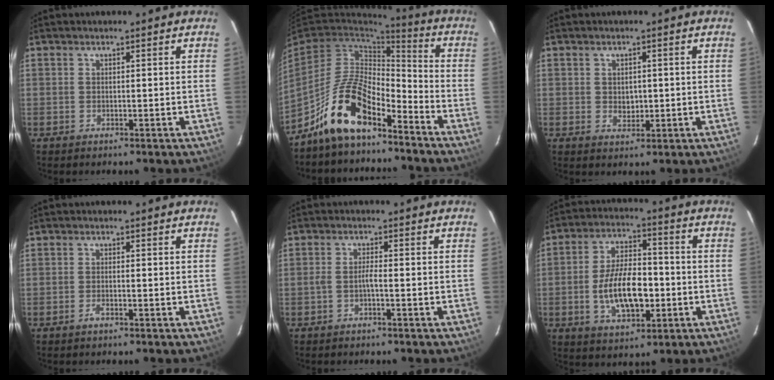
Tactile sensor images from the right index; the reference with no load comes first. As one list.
[{"total": 13.6, "force": [-9.5, 5.1, 8.3], "torque": [-0.172, 0.012, -0.177]}, {"total": 2.7, "force": [0.0, 2.2, 1.6], "torque": [-0.025, 0.001, 0.004]}, {"total": 1.3, "force": [-0.9, 0.2, 1.0], "torque": [-0.021, 0.001, -0.016]}, {"total": 1.7, "force": [-0.9, 0.0, 1.5], "torque": [-0.032, 0.004, -0.017]}, {"total": 12.9, "force": [-2.8, 6.3, 10.9], "torque": [-0.211, 0.008, -0.039]}]